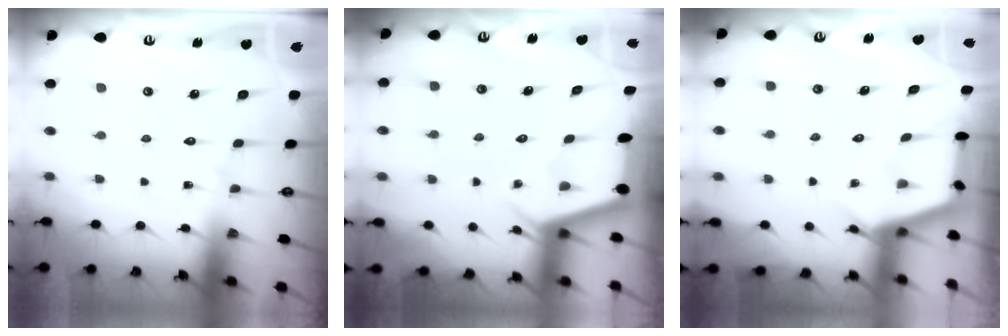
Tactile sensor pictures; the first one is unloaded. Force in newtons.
{"total": 2.2, "press": 2.2, "slide": 0.3}
{"total": 2.7, "press": 2.7, "slide": 0.4}